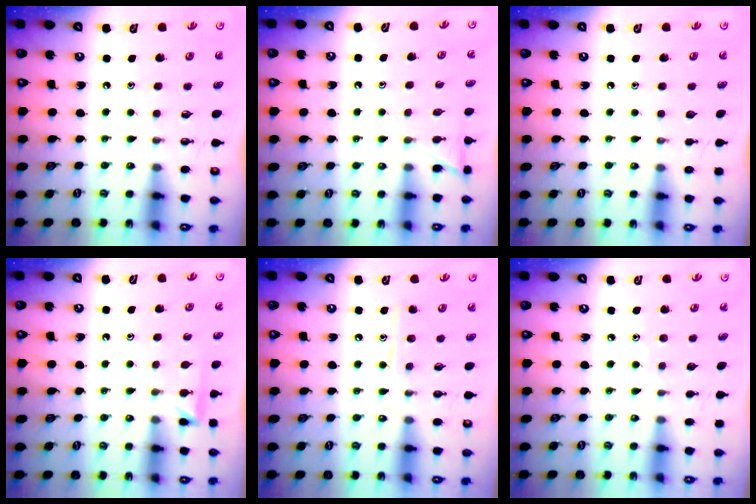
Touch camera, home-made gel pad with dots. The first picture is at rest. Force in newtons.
{"total": 5.7, "press": 5.7, "slide": 0.5}
{"total": 0.0}
{"total": 2.9, "press": 2.9, "slide": 0.3}
{"total": 7.4, "press": 7.4, "slide": 0.8}
{"total": 2.9, "press": 2.8, "slide": 0.2}